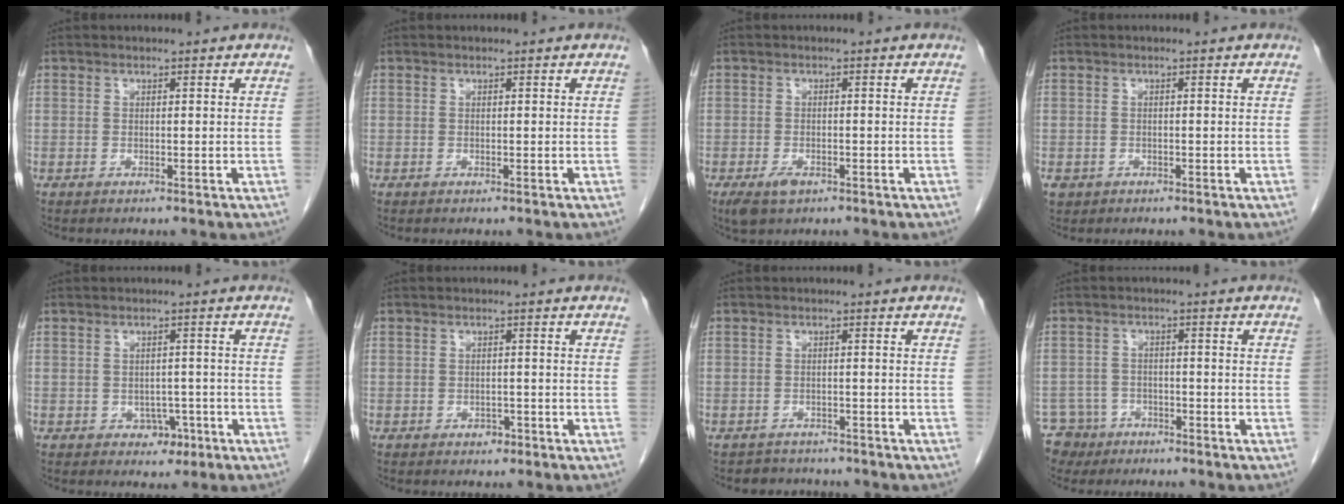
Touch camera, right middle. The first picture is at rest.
{"total": 0.0}
{"total": 3.2, "force": [-1.8, 1.6, 2.2], "torque": [-0.046, -0.006, -0.024]}
{"total": 1.8, "force": [-0.9, 1.5, 0.4], "torque": [-0.009, 0.003, -0.012]}
{"total": 2.9, "force": [-1.3, 2.2, 1.3], "torque": [-0.008, 0.007, -0.010]}
{"total": 1.3, "force": [-0.8, 0.9, 0.5], "torque": [-0.008, 0.003, -0.010]}
{"total": 3.5, "force": [-3.2, 1.5, -0.2], "torque": [0.002, 0.003, -0.047]}
{"total": 5.3, "force": [-3.9, 3.6, -0.4], "torque": [0.007, 0.004, -0.068]}